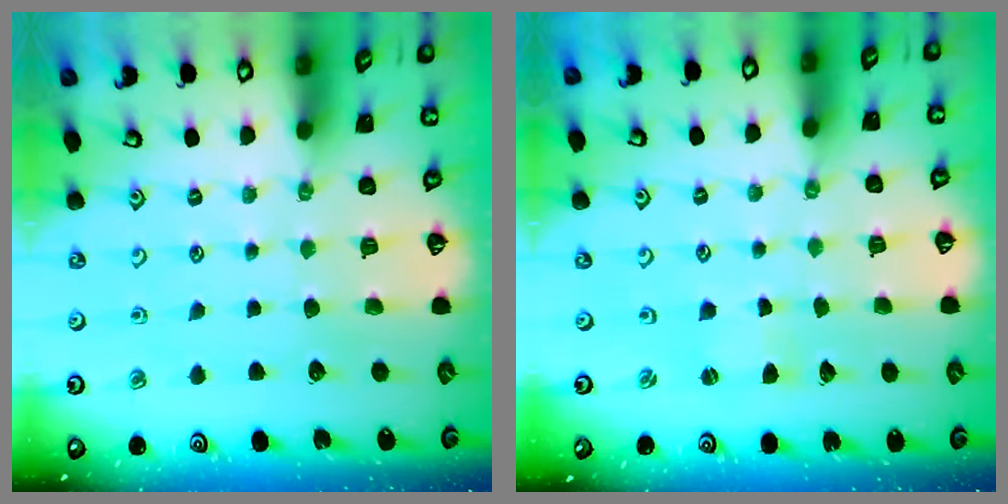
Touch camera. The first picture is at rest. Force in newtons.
{"total": 1.3, "press": 1.3, "slide": 0.4}